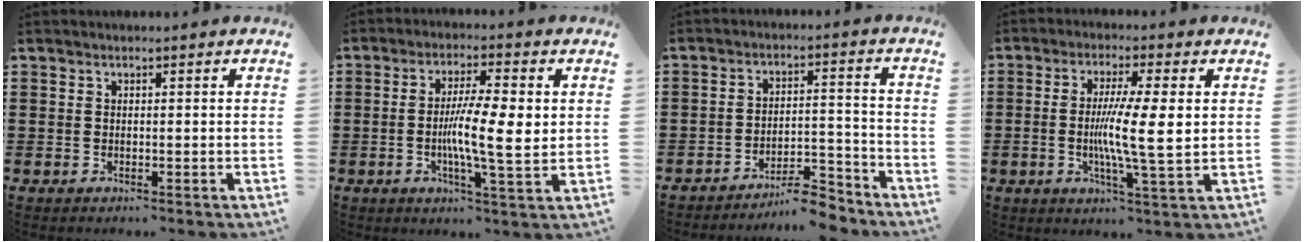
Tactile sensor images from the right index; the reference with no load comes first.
{"total": 9.2, "force": [0.1, 1.7, 9.1], "torque": [-0.154, 0.000, -0.002]}
{"total": 6.9, "force": [-6.4, 0.7, 2.6], "torque": [-0.034, 0.012, -0.119]}
{"total": 7.3, "force": [0.0, 0.5, 7.3], "torque": [-0.132, -0.004, -0.005]}